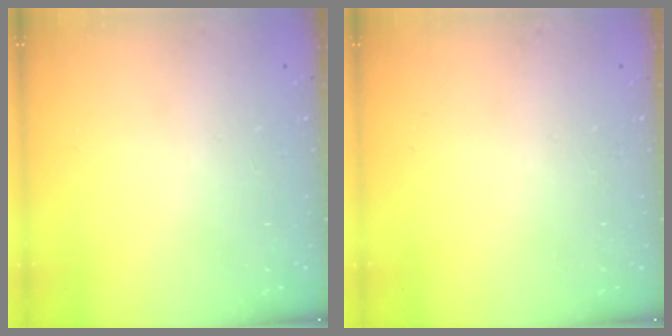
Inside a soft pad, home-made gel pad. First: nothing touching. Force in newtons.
{"total": 0.0}